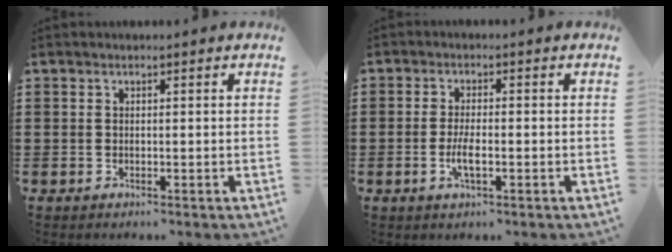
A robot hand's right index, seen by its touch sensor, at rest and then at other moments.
{"total": 3.4, "force": [-1.1, 0.8, 3.1], "torque": [-0.067, -0.006, -0.025]}